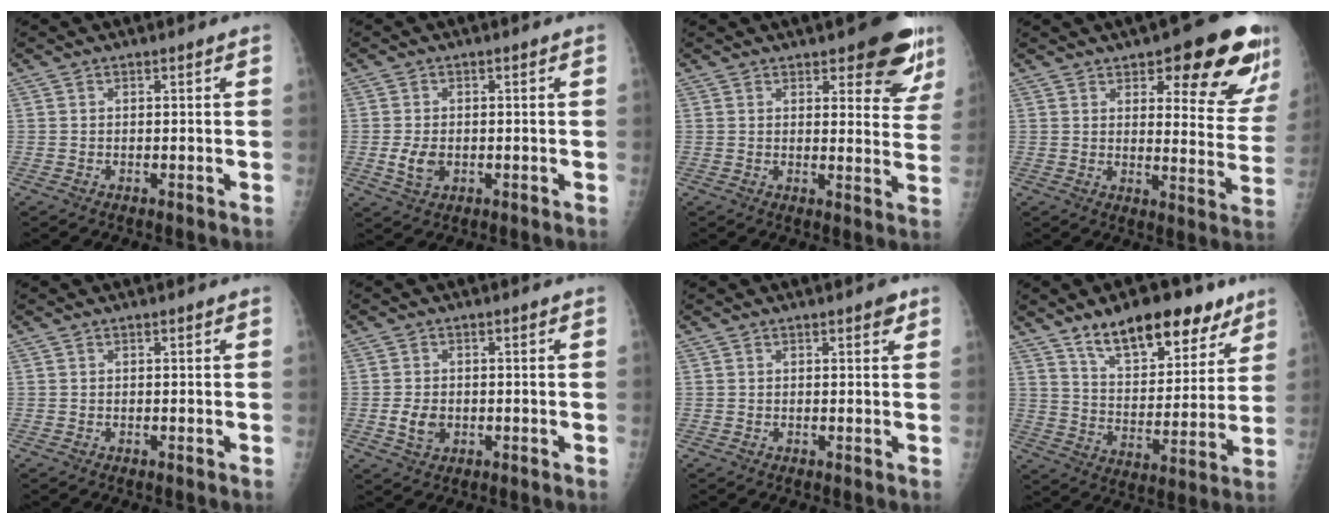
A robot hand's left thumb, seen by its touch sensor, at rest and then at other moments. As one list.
[{"total": 3.9, "force": [-0.7, 2.7, 2.8], "torque": [-0.051, -0.003, -0.008]}, {"total": 11.1, "force": [7.2, 4.2, 7.3], "torque": [-0.045, -0.038, 0.081]}, {"total": 17.8, "force": [10.1, 6.2, 13.3], "torque": [-0.123, -0.052, 0.124]}, {"total": 0.0}, {"total": 3.9, "force": [-0.7, 2.9, 2.5], "torque": [-0.039, 0.000, -0.009]}, {"total": 1.5, "force": [0.9, 0.6, 1.0], "torque": [-0.006, -0.002, 0.008]}, {"total": 18.5, "force": [12.3, 8.4, 11.0], "torque": [-0.115, -0.058, 0.198]}]